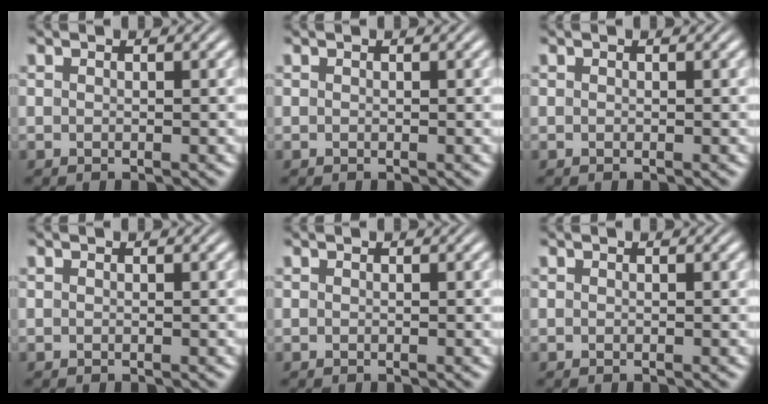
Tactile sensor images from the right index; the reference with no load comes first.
{"total": 0.0}
{"total": 0.0}
{"total": 0.0}
{"total": 0.0}
{"total": 0.0}